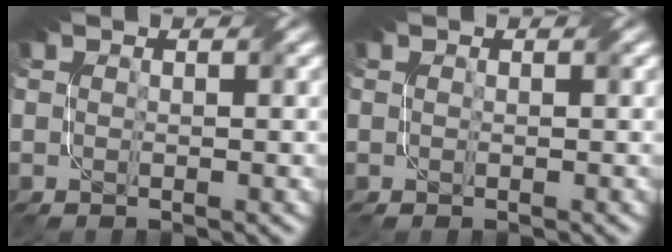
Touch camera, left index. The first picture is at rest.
{"total": 0.0}